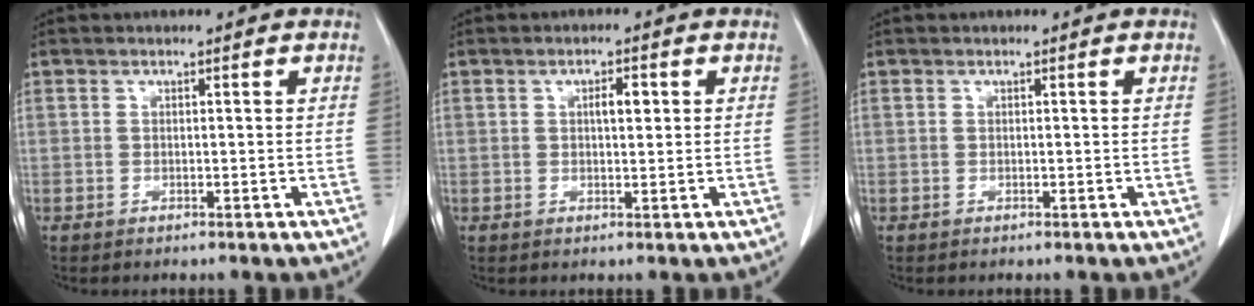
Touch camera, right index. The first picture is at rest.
{"total": 2.4, "force": [0.6, 0.8, 2.2], "torque": [-0.037, 0.001, 0.010]}
{"total": 0.0}